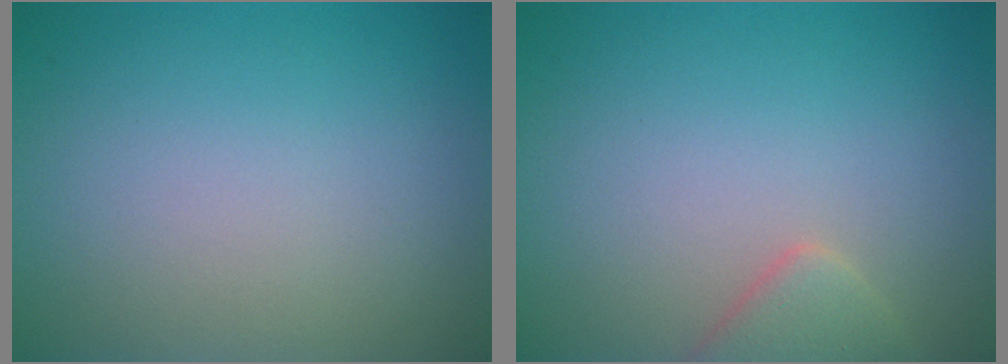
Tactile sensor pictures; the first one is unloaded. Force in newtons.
{"total": 2.3, "press": 2.3, "slide": 0.2}